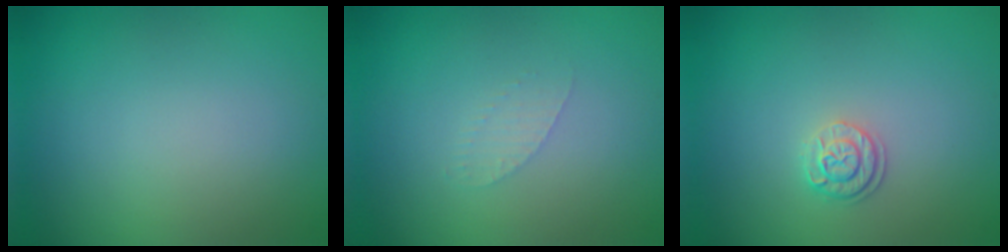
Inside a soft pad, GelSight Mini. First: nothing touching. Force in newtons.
{"total": 1.0, "press": 1.0, "slide": 0.1}
{"total": 1.9, "press": 1.7, "slide": 0.9}